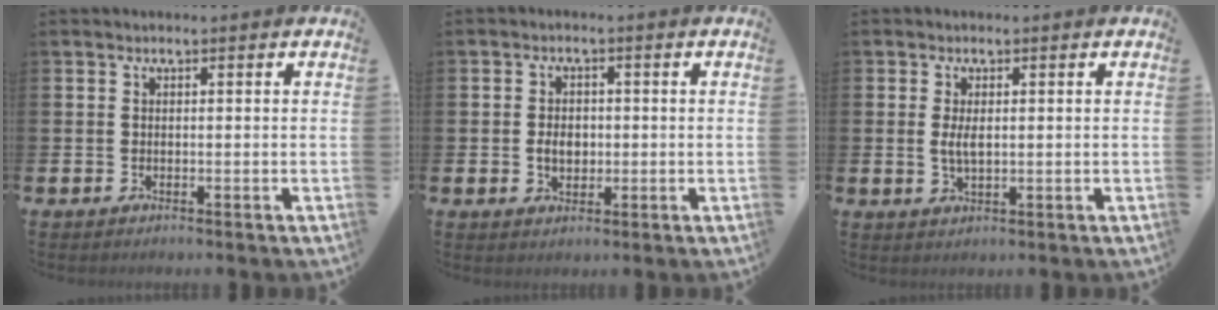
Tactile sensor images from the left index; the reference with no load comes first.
{"total": 3.0, "force": [-0.2, 2.2, 2.0], "torque": [-0.022, -0.001, -0.011]}
{"total": 2.8, "force": [0.4, 1.1, 2.5], "torque": [-0.046, 0.002, 0.006]}